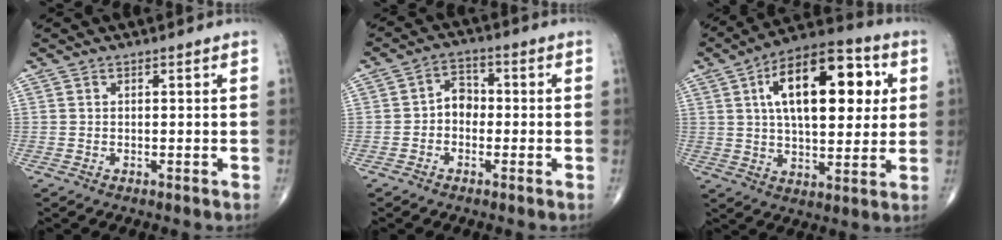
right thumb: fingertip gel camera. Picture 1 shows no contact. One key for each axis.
{"total": 4.4, "fx": -0.8, "fy": 3.4, "fz": 2.6, "tx": -0.018, "ty": 0.020, "tz": -0.026}
{"total": 21.0, "fx": 5.5, "fy": 10.2, "fz": 17.5, "tx": -0.238, "ty": 0.007, "tz": 0.076}